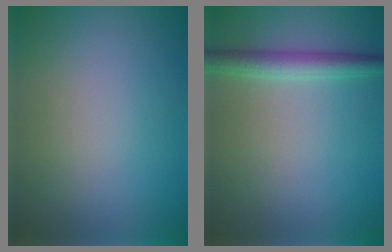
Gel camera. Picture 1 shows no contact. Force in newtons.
{"total": 2.8, "press": 2.8, "slide": 0.1}